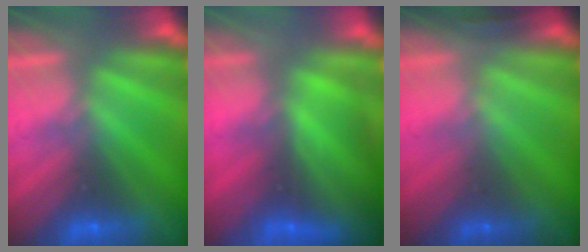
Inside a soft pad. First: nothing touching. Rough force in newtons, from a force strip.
{"total": 8.0}
{"total": 1.5}